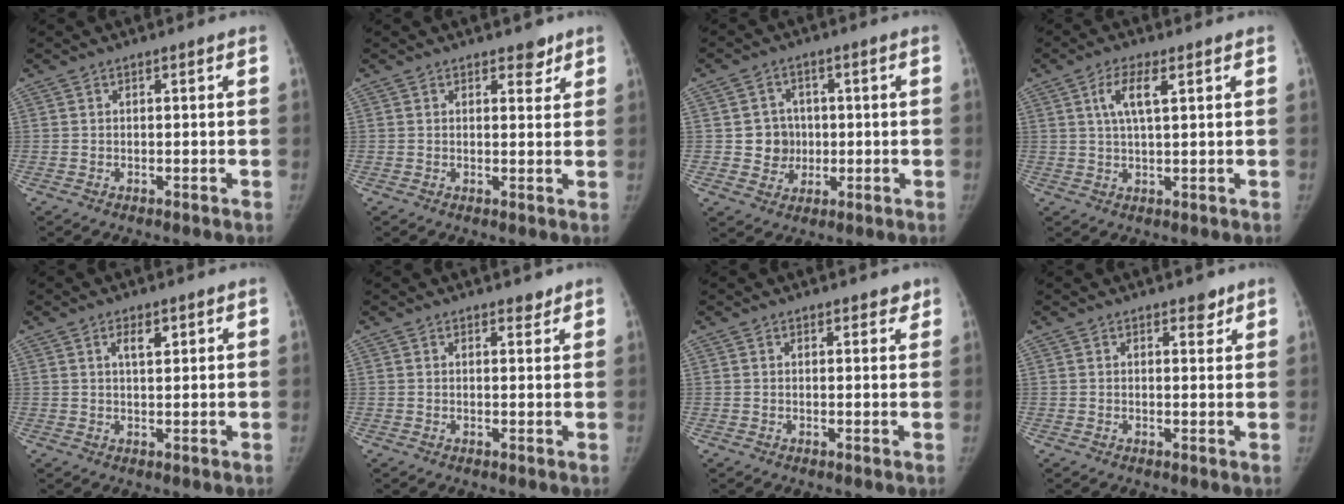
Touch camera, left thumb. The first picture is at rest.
{"total": 2.6, "force": [1.9, 1.4, 1.0], "torque": [0.006, -0.012, 0.026]}
{"total": 6.3, "force": [0.0, 6.0, 1.7], "torque": [0.005, 0.010, 0.001]}
{"total": 5.3, "force": [2.0, 1.6, 4.7], "torque": [-0.092, -0.002, 0.042]}
{"total": 3.1, "force": [1.6, 1.3, 2.3], "torque": [-0.031, -0.008, 0.027]}
{"total": 1.5, "force": [1.3, 0.7, 0.4], "torque": [0.006, -0.009, 0.015]}
{"total": 1.9, "force": [1.5, 1.0, 0.5], "torque": [0.015, -0.006, 0.012]}
{"total": 2.1, "force": [1.6, 1.1, 0.9], "torque": [0.005, -0.009, 0.019]}